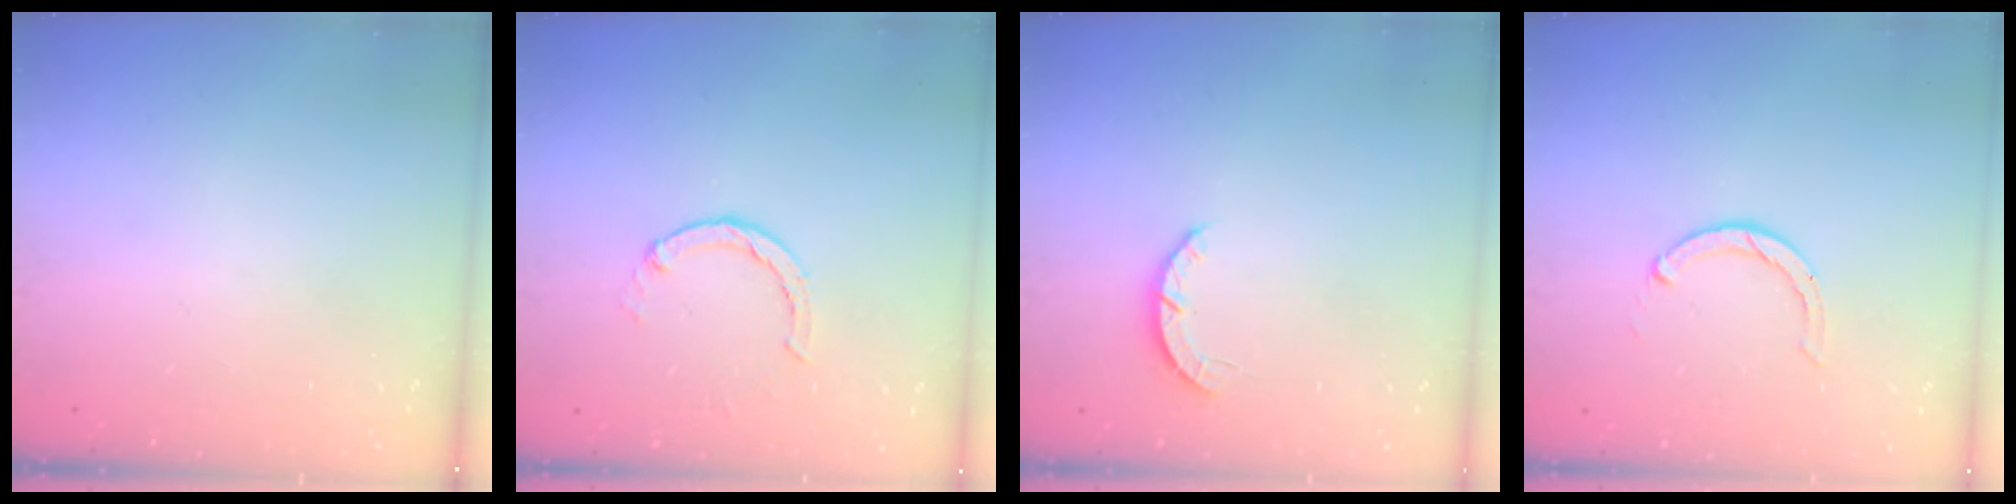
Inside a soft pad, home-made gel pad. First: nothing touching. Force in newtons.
{"total": 2.0, "press": 2.0, "slide": 0.2}
{"total": 2.8, "press": 2.8, "slide": 0.4}
{"total": 2.3, "press": 2.3, "slide": 0.4}